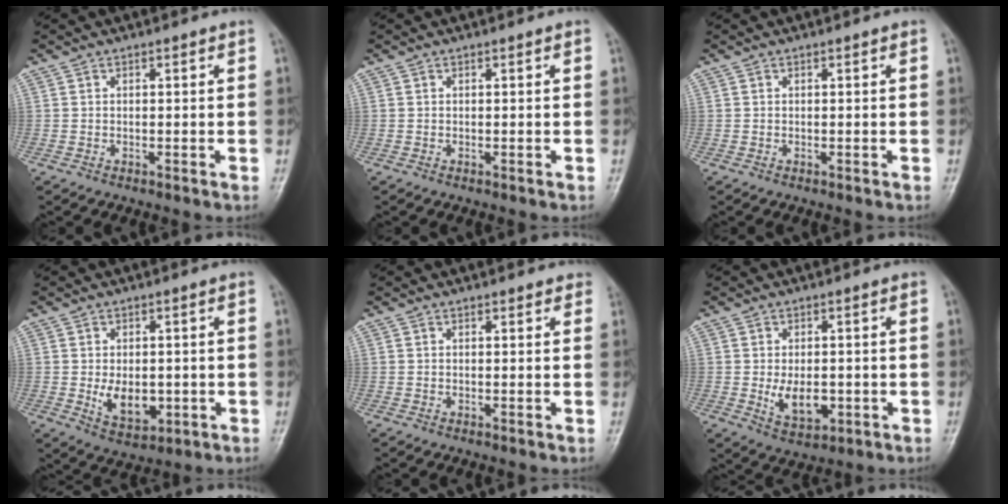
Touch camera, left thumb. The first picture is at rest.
{"total": 0.0}
{"total": 0.0}
{"total": 6.9, "force": [-0.8, 4.4, 5.2], "torque": [-0.064, -0.012, 0.000]}
{"total": 1.3, "force": [1.1, 0.6, 0.4], "torque": [0.007, 0.000, 0.008]}
{"total": 6.6, "force": [-0.9, 4.0, 5.1], "torque": [-0.069, -0.009, -0.005]}